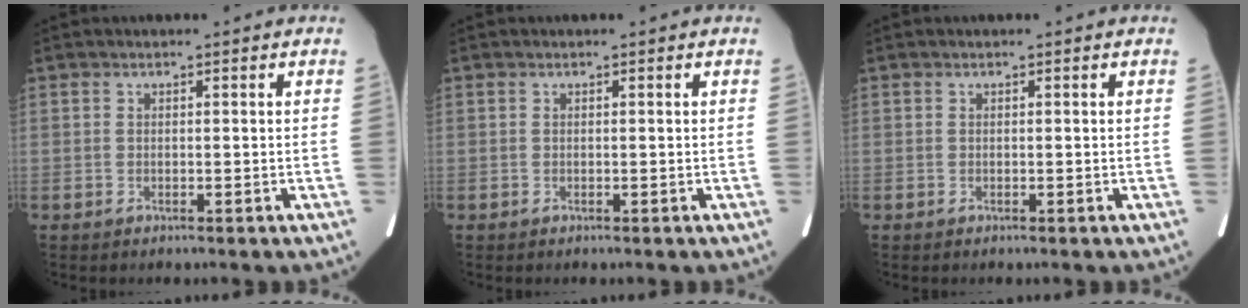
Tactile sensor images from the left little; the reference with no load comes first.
{"total": 0.0}
{"total": 0.0}